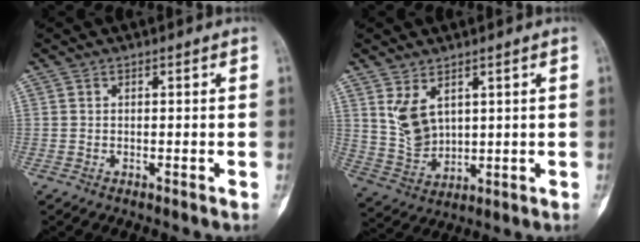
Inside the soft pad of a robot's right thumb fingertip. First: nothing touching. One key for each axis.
{"total": 7.3, "fx": 3.0, "fy": 4.5, "fz": 5.0, "tx": -0.084, "ty": -0.019, "tz": 0.076}